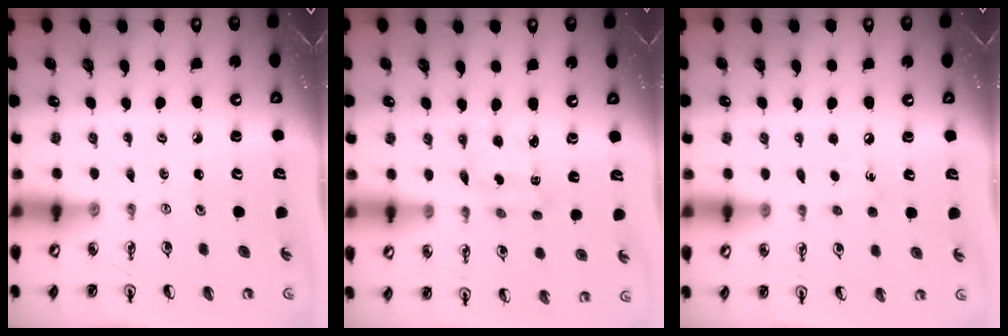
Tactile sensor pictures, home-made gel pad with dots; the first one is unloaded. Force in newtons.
{"total": 2.2, "press": 2.1, "slide": 0.7}
{"total": 5.4, "press": 5.4, "slide": 0.7}